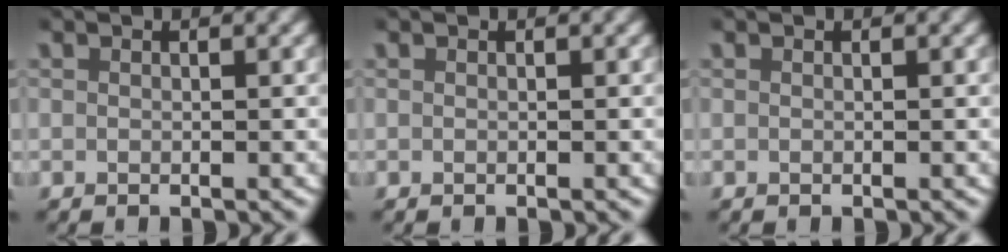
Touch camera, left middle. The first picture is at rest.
{"total": 0.0}
{"total": 0.0}